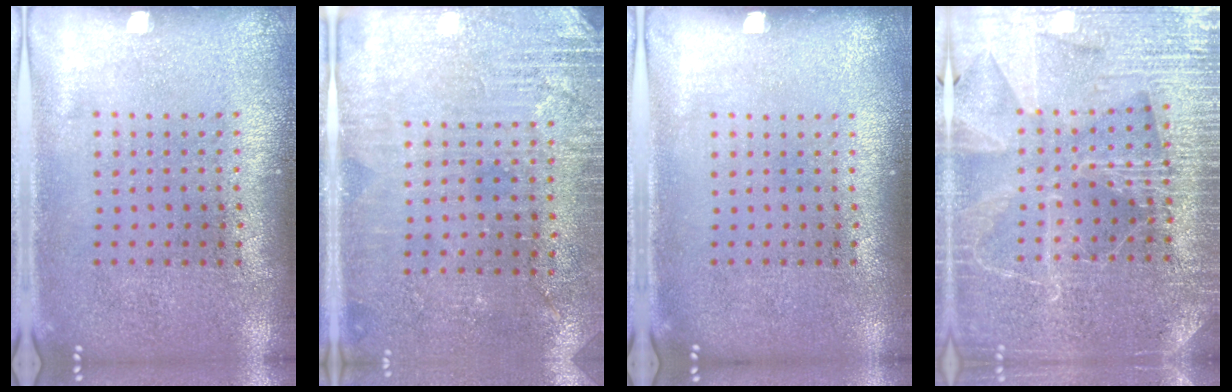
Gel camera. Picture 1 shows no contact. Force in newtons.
{"total": 2.8, "press": 2.7, "slide": 0.8}
{"total": 0.0}
{"total": 4.2, "press": 3.9, "slide": 1.4}